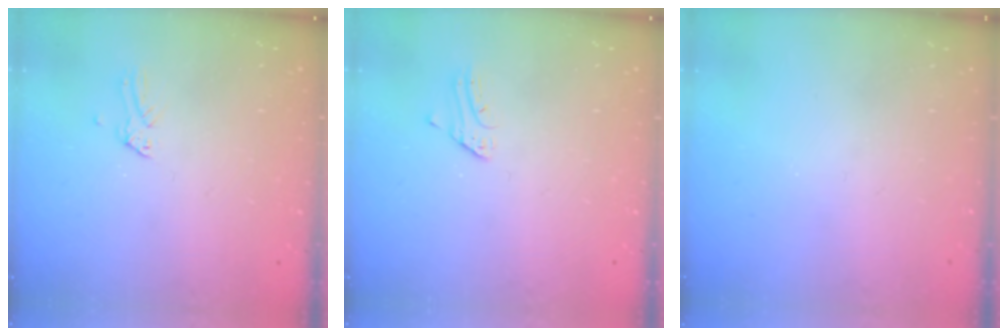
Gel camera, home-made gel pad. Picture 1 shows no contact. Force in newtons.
{"total": 2.2, "press": 2.2, "slide": 0.2}
{"total": 0.0}